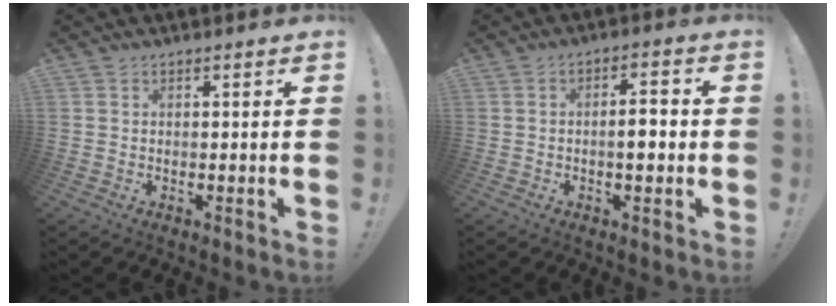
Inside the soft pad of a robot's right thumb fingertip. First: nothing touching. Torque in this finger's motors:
{"motor_torque": [0.22, -0.15, 0.10, -0.03, -0.05]}